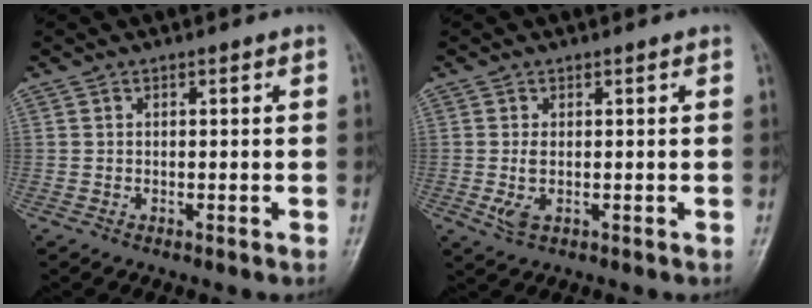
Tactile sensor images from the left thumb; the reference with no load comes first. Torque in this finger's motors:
{"motor_torque": [0.00, 0.90, 0.61, 0.24, 0.01]}